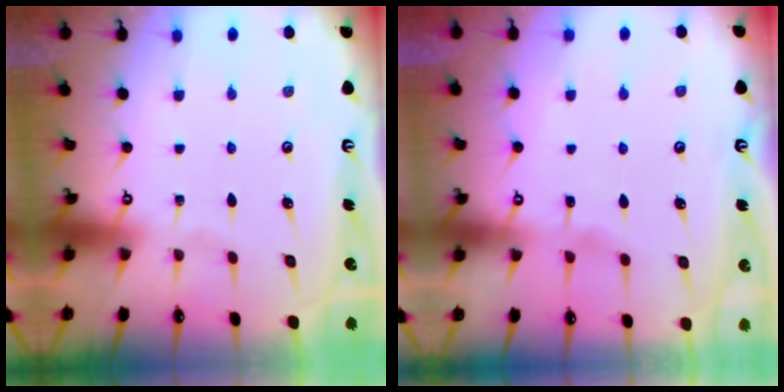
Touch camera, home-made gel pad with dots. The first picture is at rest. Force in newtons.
{"total": 2.8, "press": 2.8, "slide": 0.3}